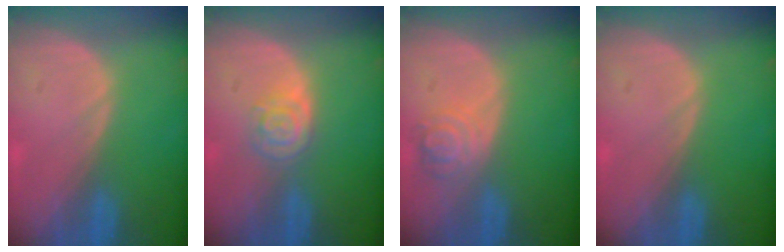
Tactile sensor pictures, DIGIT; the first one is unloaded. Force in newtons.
{"total": 4.1, "press": 3.8, "slide": 1.5}
{"total": 4.5, "press": 4.2, "slide": 1.7}
{"total": 0.0}